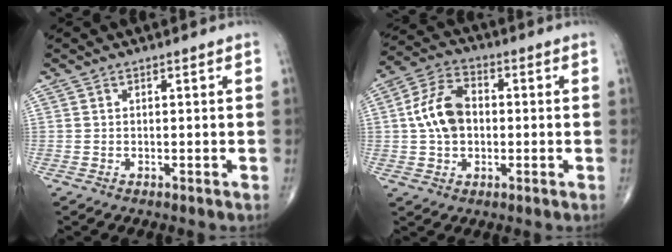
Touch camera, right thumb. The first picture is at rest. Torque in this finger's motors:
{"motor_torque": [-0.07, 0.14, 0.06, -0.10, 0.19]}